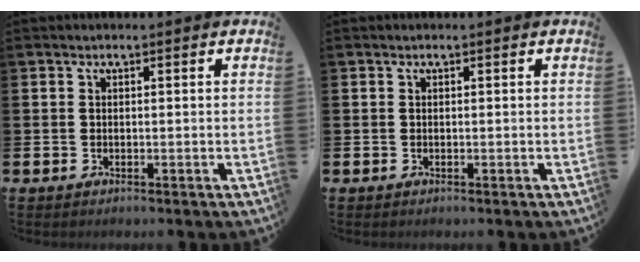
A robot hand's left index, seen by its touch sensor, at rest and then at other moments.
{"total": 0.0}